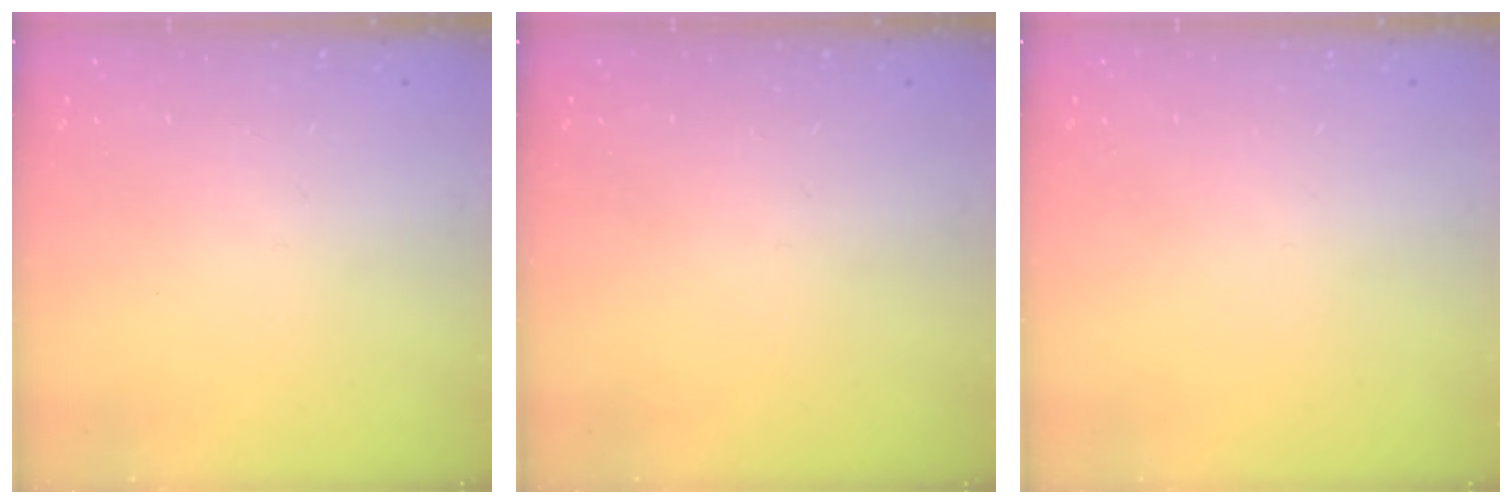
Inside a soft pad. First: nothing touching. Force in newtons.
{"total": 0.0}
{"total": 0.0}